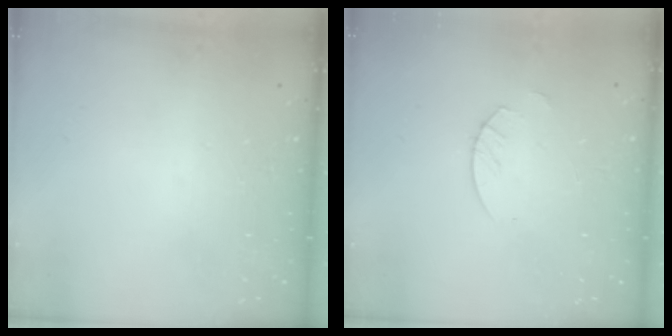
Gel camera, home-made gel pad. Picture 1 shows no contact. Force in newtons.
{"total": 2.7, "press": 2.7, "slide": 0.2}